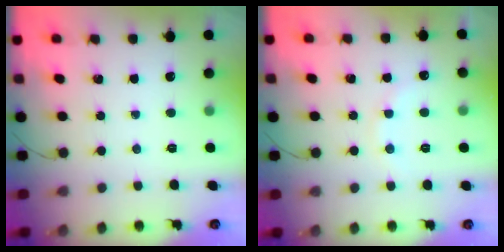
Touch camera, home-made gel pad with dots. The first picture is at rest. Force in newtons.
{"total": 6.8, "press": 6.7, "slide": 1.3}